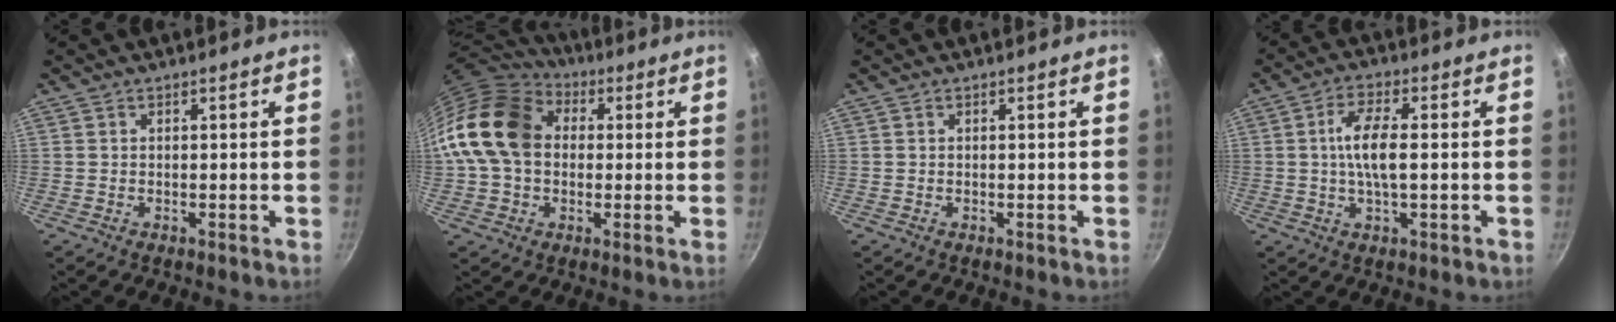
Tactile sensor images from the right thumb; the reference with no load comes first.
{"total": 18.4, "force": [2.1, 13.9, 11.9], "torque": [-0.204, 0.034, 0.024]}
{"total": 0.0}
{"total": 7.6, "force": [0.3, 2.5, 7.1], "torque": [-0.139, 0.011, 0.000]}